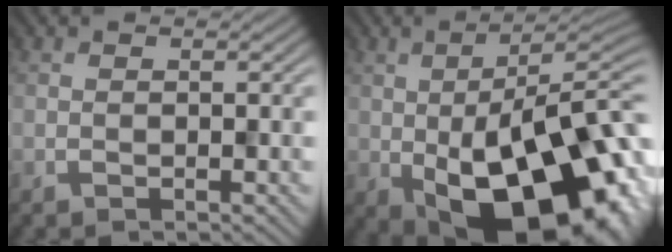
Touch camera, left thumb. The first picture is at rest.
{"total": 19.3, "force": [-4.5, 10.1, 15.8], "torque": [-0.209, -0.007, -0.068]}